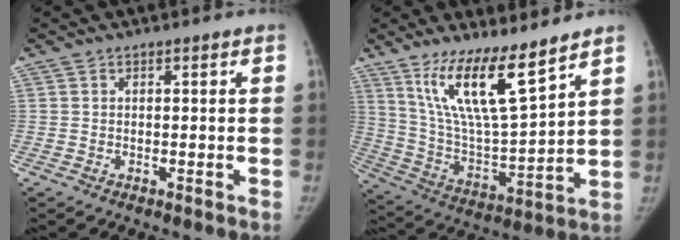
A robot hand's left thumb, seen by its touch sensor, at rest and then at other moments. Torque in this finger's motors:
{"motor_torque": [0.40, 0.14, 1.83, -0.94, 0.46]}